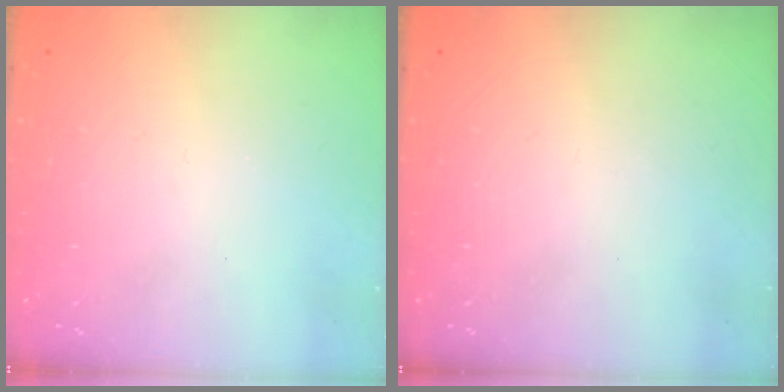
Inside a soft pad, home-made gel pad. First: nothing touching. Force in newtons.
{"total": 0.0}